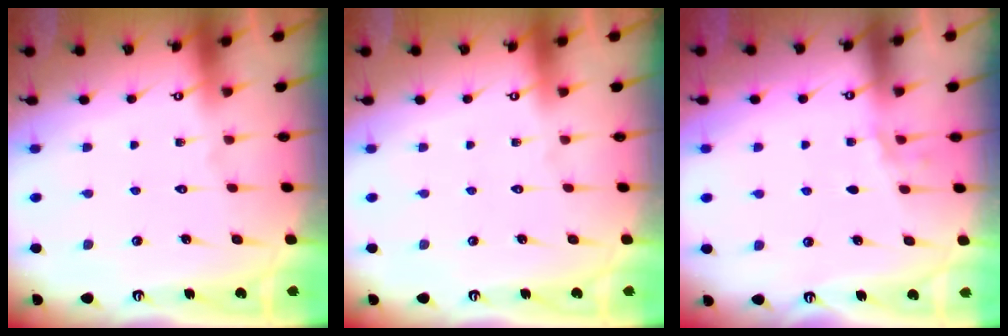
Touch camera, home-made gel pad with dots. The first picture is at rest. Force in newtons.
{"total": 0.0}
{"total": 2.7, "press": 2.4, "slide": 1.4}